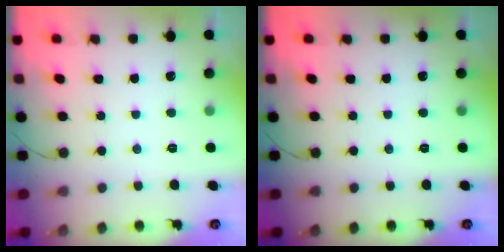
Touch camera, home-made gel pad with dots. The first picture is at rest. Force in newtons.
{"total": 0.0}